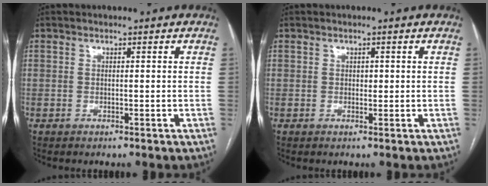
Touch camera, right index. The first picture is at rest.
{"total": 0.8, "force": [0.1, 0.6, 0.5], "torque": [-0.004, 0.001, 0.001]}